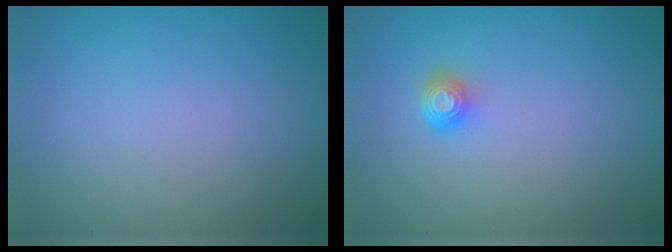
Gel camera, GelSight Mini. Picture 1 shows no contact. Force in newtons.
{"total": 1.7, "press": 1.2, "slide": 1.1}